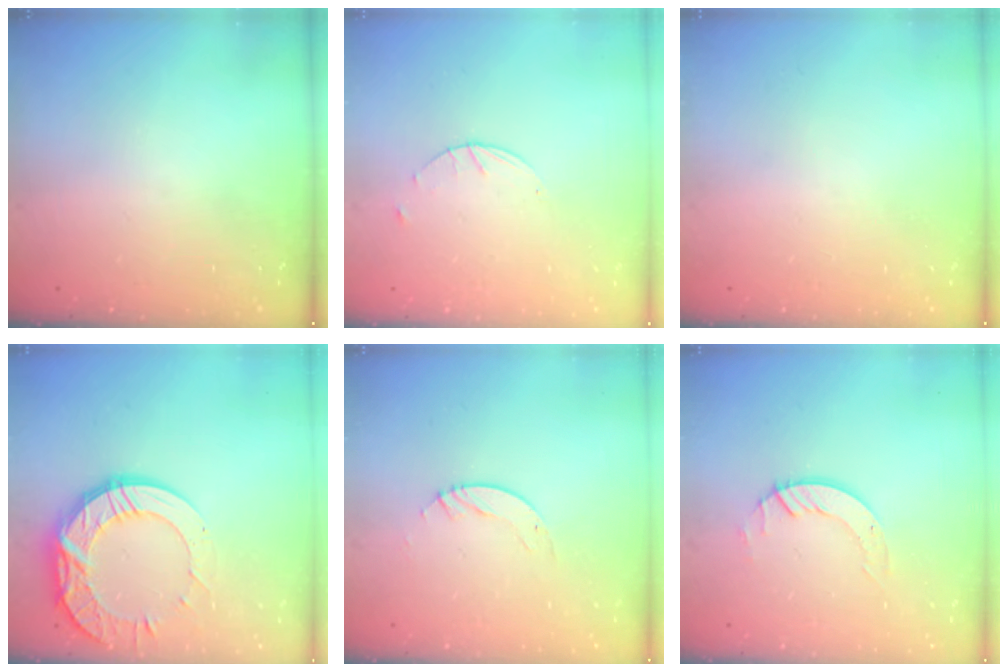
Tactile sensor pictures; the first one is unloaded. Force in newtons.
{"total": 1.7, "press": 1.7, "slide": 0.3}
{"total": 0.0}
{"total": 15.6, "press": 15.6, "slide": 1.1}
{"total": 3.1, "press": 3.1, "slide": 0.3}
{"total": 4.5, "press": 4.5, "slide": 0.4}